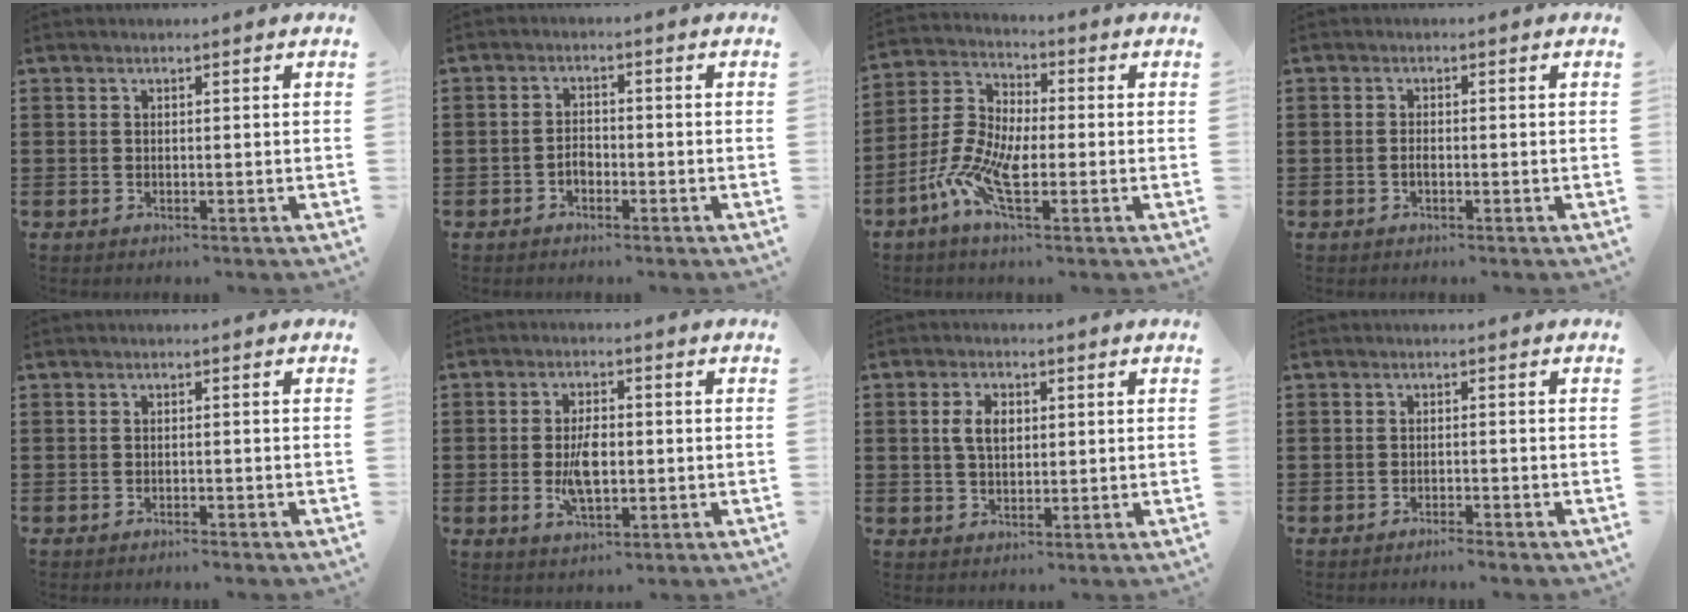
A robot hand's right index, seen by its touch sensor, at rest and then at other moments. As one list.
[{"total": 2.0, "force": [-1.1, 1.1, 1.2], "torque": [-0.027, 0.000, -0.021]}, {"total": 8.7, "force": [-3.4, 3.6, 7.1], "torque": [-0.190, -0.014, -0.074]}, {"total": 1.1, "force": [-0.5, 0.2, 0.9], "torque": [-0.020, -0.006, -0.007]}, {"total": 0.8, "force": [-0.8, -0.1, 0.2], "torque": [-0.006, -0.003, -0.016]}, {"total": 5.9, "force": [-0.6, 2.8, 5.2], "torque": [-0.106, -0.006, -0.018]}, {"total": 4.1, "force": [0.7, 2.5, 3.2], "torque": [-0.076, 0.010, 0.008]}, {"total": 1.4, "force": [-1.3, -0.2, 0.4], "torque": [-0.009, -0.001, -0.025]}]